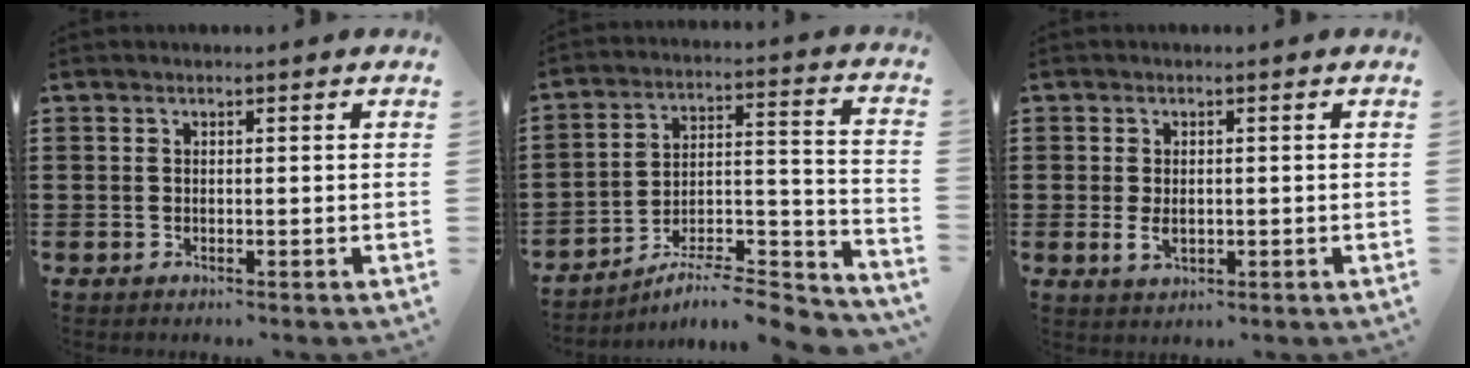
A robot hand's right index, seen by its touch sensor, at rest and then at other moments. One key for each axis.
{"total": 6.6, "fx": -6.0, "fy": 0.8, "fz": 2.6, "tx": -0.036, "ty": -0.003, "tz": -0.119}
{"total": 2.3, "fx": -0.1, "fy": 1.4, "fz": 1.8, "tx": -0.037, "ty": 0.002, "tz": -0.002}